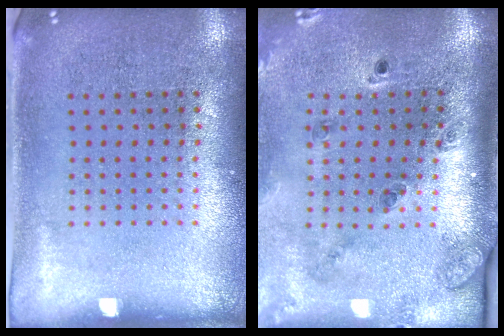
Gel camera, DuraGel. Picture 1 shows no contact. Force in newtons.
{"total": 1.8, "press": 1.6, "slide": 0.8}